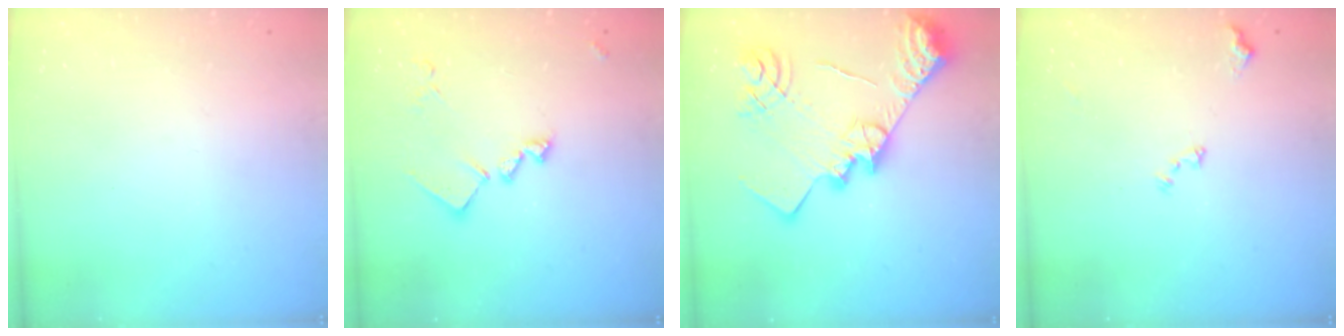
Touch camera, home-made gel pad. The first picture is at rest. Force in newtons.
{"total": 13.5, "press": 13.5, "slide": 0.6}
{"total": 24.3, "press": 24.2, "slide": 2.2}
{"total": 8.7, "press": 8.6, "slide": 1.1}